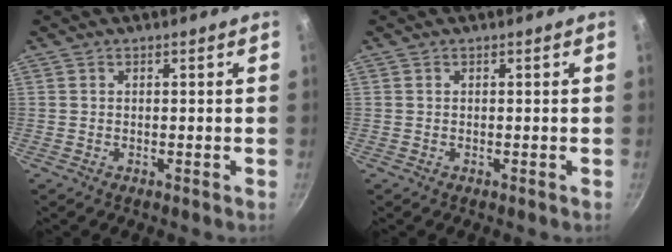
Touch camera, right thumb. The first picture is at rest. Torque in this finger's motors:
{"motor_torque": [0.00, 0.00, 0.15, -0.14, 0.00]}